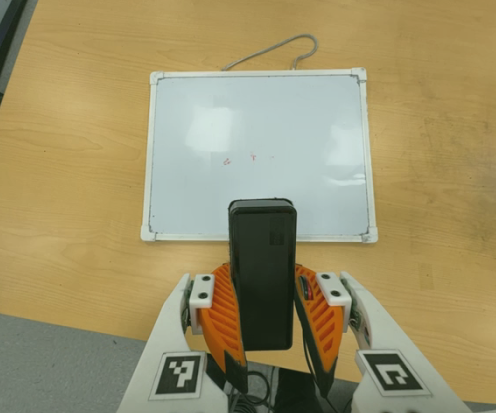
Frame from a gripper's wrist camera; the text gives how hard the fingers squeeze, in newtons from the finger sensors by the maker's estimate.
{"total": 8.1, "left": 7.1, "right": 9.2}